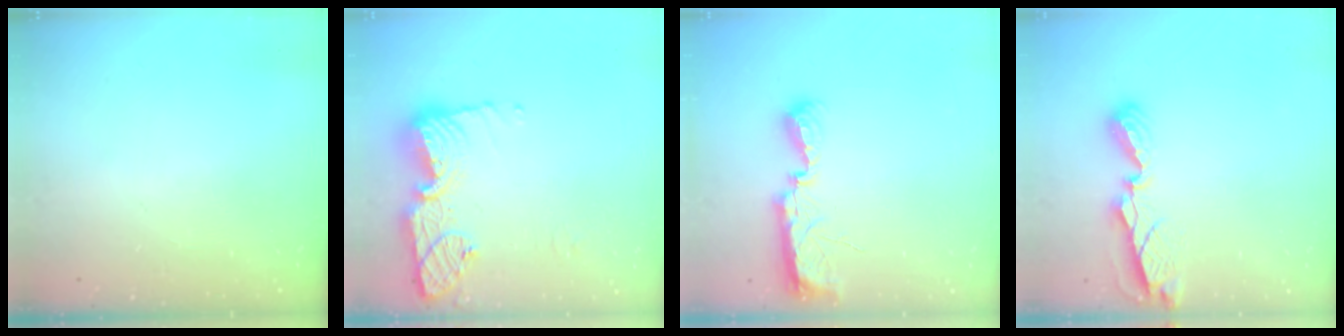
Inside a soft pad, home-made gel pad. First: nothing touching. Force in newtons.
{"total": 13.4, "press": 13.4, "slide": 1.3}
{"total": 9.7, "press": 8.7, "slide": 4.2}
{"total": 7.7, "press": 7.7, "slide": 0.7}